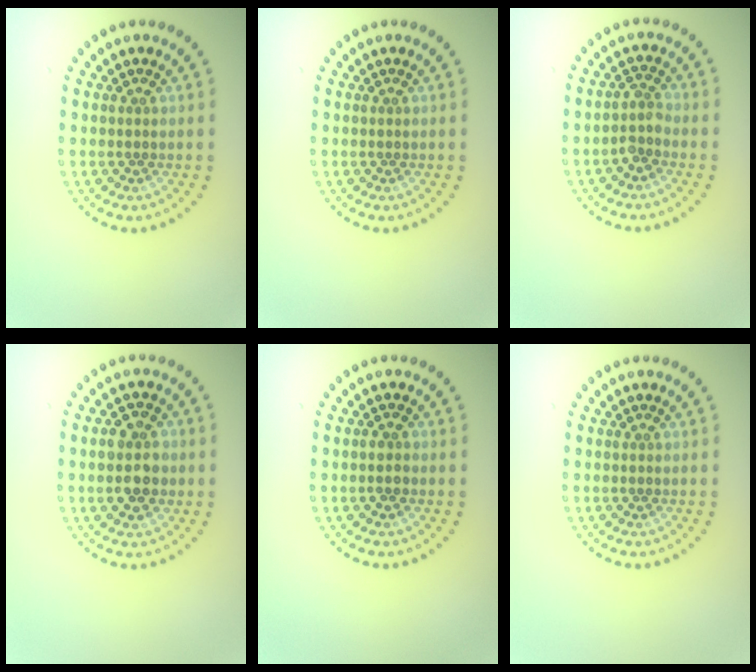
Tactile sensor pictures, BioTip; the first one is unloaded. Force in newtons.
{"total": 0.0}
{"total": 1.8, "press": 1.4, "slide": 1.2}
{"total": 3.7, "press": 3.7, "slide": 0.2}
{"total": 1.1, "press": 1.0, "slide": 0.4}
{"total": 0.0}